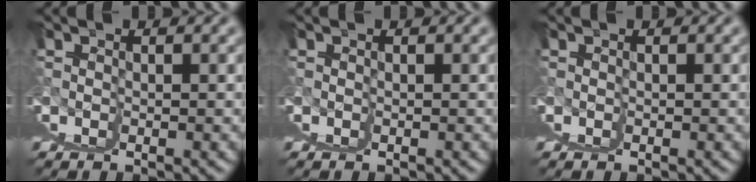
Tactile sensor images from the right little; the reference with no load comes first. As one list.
[{"total": 0.0}, {"total": 0.0}]